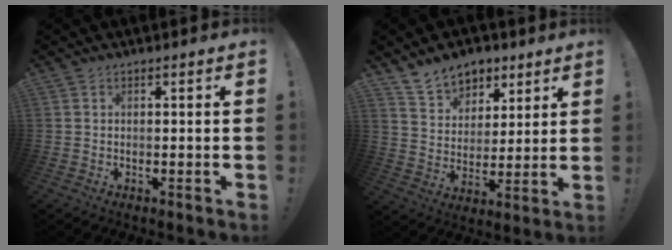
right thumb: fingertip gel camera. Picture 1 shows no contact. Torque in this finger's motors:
{"motor_torque": [-0.02, 0.07, -0.13, 0.26, 0.07]}